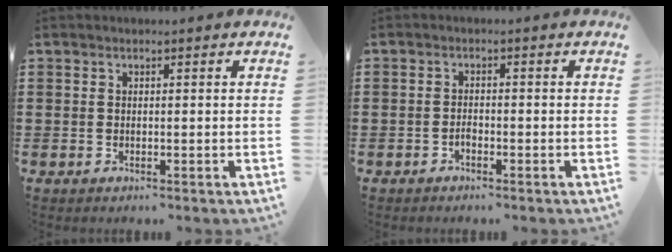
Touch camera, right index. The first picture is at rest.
{"total": 1.0, "force": [-0.7, 0.5, 0.4], "torque": [-0.011, -0.002, -0.013]}